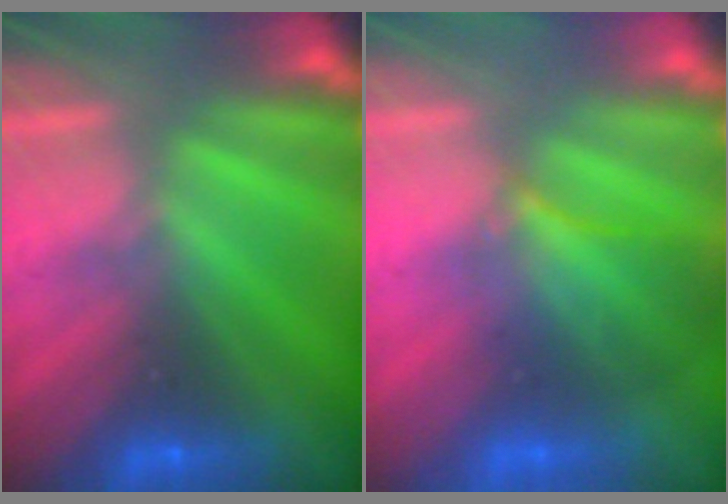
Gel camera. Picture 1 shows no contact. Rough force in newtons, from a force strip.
{"total": 3.5}